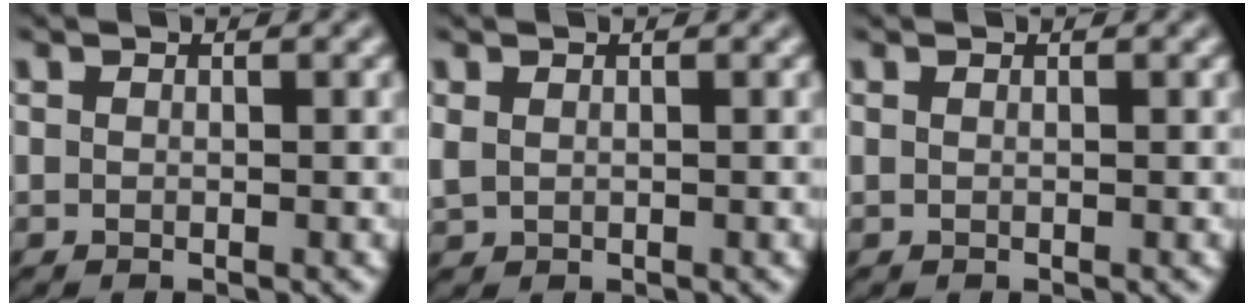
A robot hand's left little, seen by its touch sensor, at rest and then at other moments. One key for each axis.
{"total": 1.2, "fx": 0.2, "fy": 0.8, "fz": 0.9, "tx": -0.029, "ty": 0.001, "tz": 0.004}
{"total": 0.0}